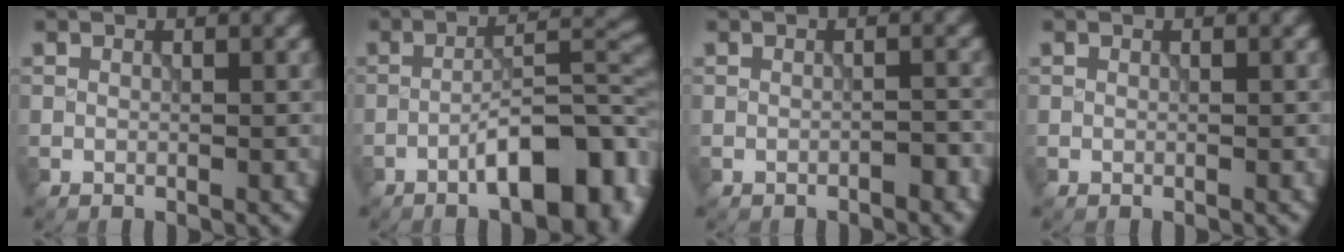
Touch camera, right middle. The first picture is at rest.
{"total": 9.2, "force": [-4.4, 3.0, 7.5], "torque": [-0.104, 0.013, -0.070]}
{"total": 1.1, "force": [-0.8, 0.3, 0.7], "torque": [-0.009, 0.004, -0.014]}
{"total": 0.0}